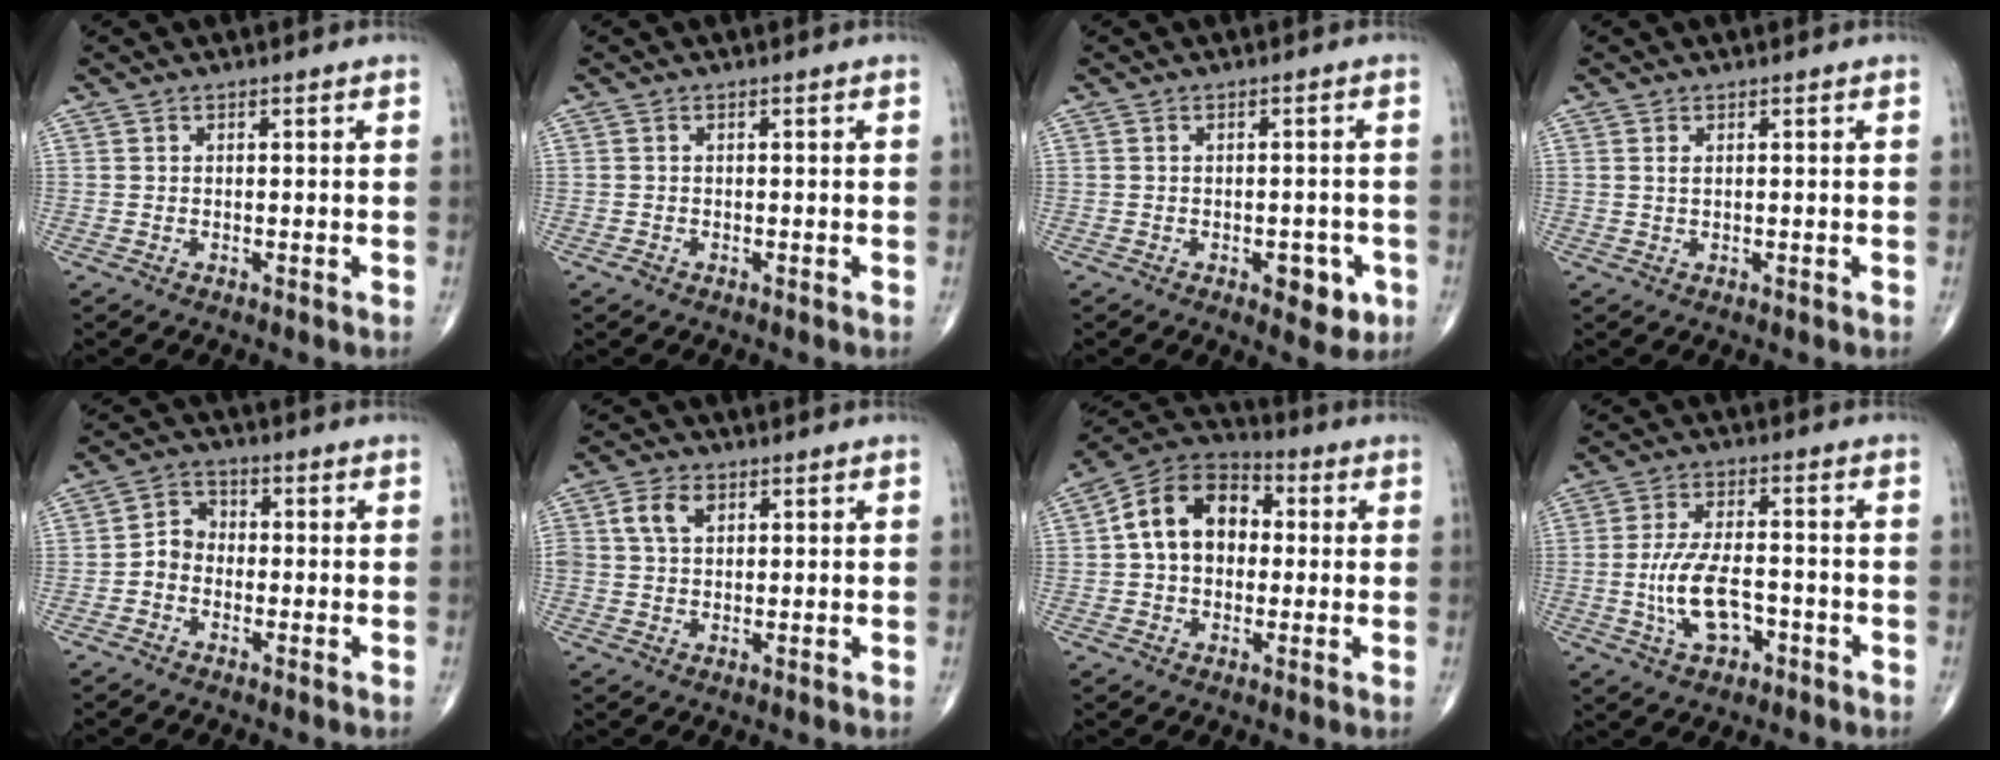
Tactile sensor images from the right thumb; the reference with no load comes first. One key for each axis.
{"total": 0.6, "fx": -0.4, "fy": 0.4, "fz": 0.2, "tx": -0.002, "ty": 0.000, "tz": -0.009}
{"total": 5.4, "fx": -2.2, "fy": 2.8, "fz": 4.1, "tx": -0.029, "ty": 0.007, "tz": -0.023}
{"total": 0.8, "fx": 0.3, "fy": 0.3, "fz": 0.7, "tx": -0.013, "ty": 0.003, "tz": 0.008}
{"total": 4.6, "fx": -1.2, "fy": 3.9, "fz": 2.3, "tx": -0.022, "ty": 0.021, "tz": -0.035}
{"total": 5.1, "fx": 1.7, "fy": 3.5, "fz": 3.4, "tx": -0.063, "ty": 0.006, "tz": 0.032}
{"total": 13.7, "fx": 1.3, "fy": 9.9, "fz": 9.4, "tx": -0.132, "ty": 0.031, "tz": 0.010}
{"total": 9.6, "fx": -2.6, "fy": 4.8, "fz": 8.0, "tx": -0.155, "ty": 0.015, "tz": -0.045}